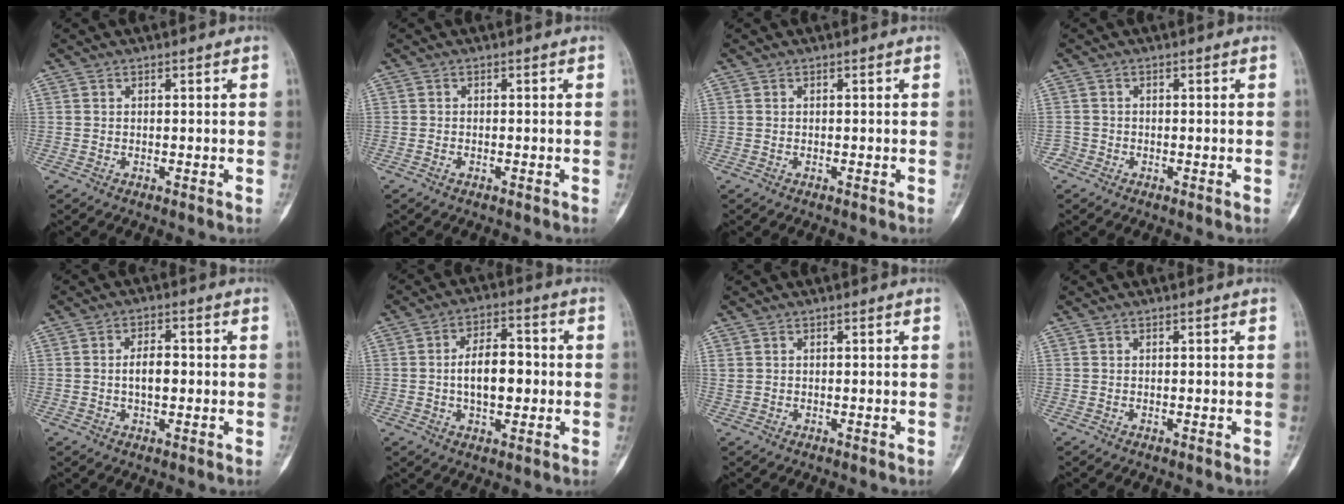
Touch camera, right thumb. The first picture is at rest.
{"total": 0.7, "force": [-0.4, 0.3, 0.4], "torque": [-0.010, 0.004, -0.007]}
{"total": 0.0}
{"total": 1.4, "force": [-0.8, 1.1, -0.2], "torque": [0.009, 0.007, -0.021]}
{"total": 4.7, "force": [-0.1, 2.5, 4.0], "torque": [-0.062, 0.007, -0.003]}
{"total": 9.6, "force": [-0.3, 5.3, 8.0], "torque": [-0.116, 0.018, -0.007]}
{"total": 0.9, "force": [0.4, 0.6, 0.5], "torque": [-0.008, 0.005, 0.011]}
{"total": 0.0}